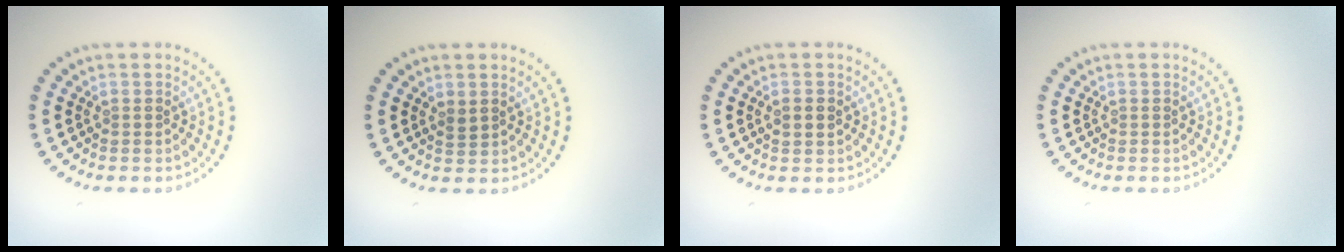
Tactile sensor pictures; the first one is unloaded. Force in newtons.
{"total": 0.9, "press": 0.7, "slide": 0.5}
{"total": 1.0, "press": 1.0, "slide": 0.0}
{"total": 0.0}